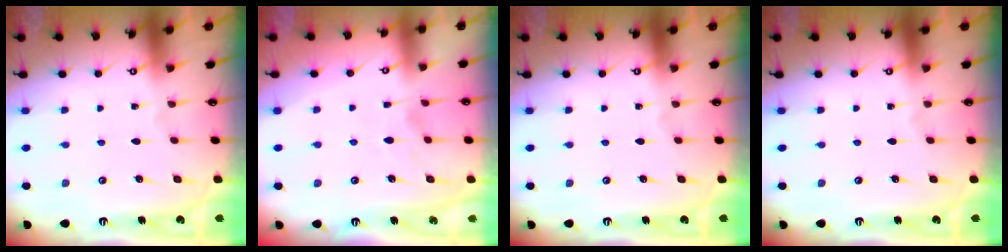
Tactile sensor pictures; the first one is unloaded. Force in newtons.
{"total": 2.4, "press": 2.1, "slide": 1.3}
{"total": 0.0}
{"total": 0.0}